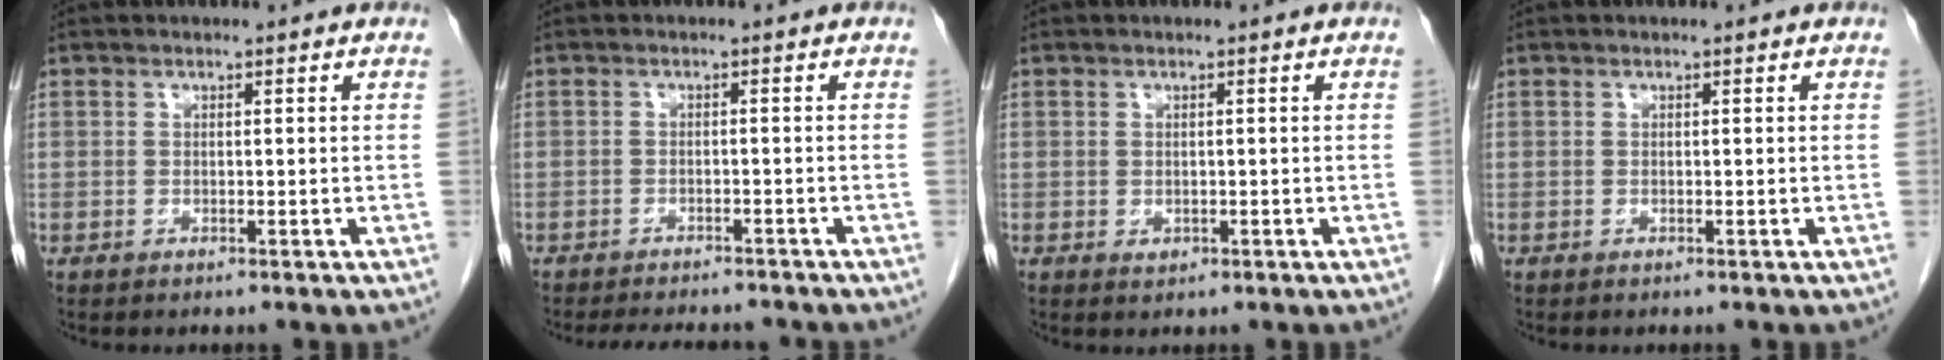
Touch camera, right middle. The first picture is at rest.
{"total": 8.2, "force": [-7.5, 2.0, 2.6], "torque": [-0.034, -0.001, -0.096]}
{"total": 0.8, "force": [-0.2, 0.6, 0.5], "torque": [-0.007, 0.000, 0.000]}
{"total": 0.0}